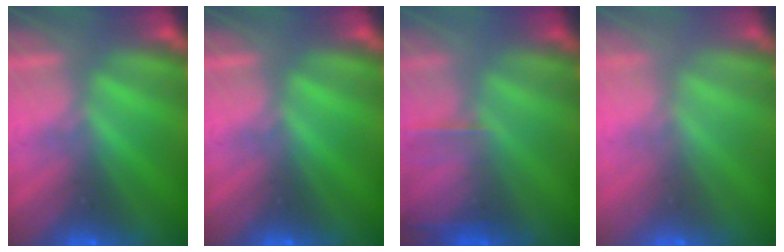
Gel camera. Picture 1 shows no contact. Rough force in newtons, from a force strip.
{"total": 0.0}
{"total": 2.2}
{"total": 7.3}